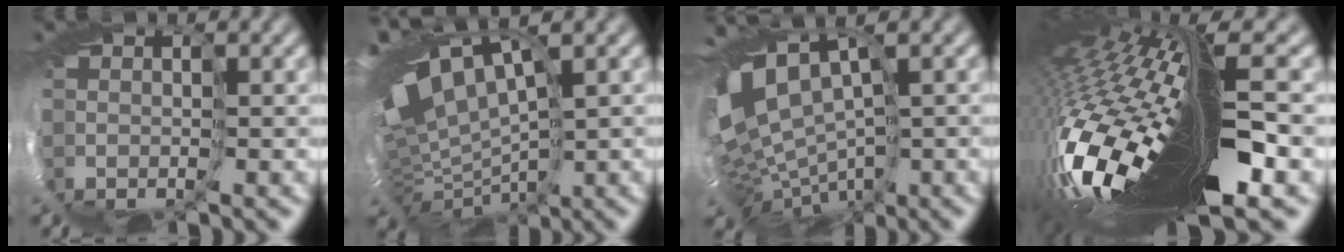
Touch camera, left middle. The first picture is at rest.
{"total": 10.4, "force": [3.2, 4.2, 8.9], "torque": [-0.179, 0.002, 0.094]}
{"total": 7.6, "force": [0.6, 4.6, 6.0], "torque": [-0.121, -0.017, 0.046]}
{"total": 14.8, "force": [-1.1, 3.9, 14.3], "torque": [-0.309, -0.037, -0.007]}